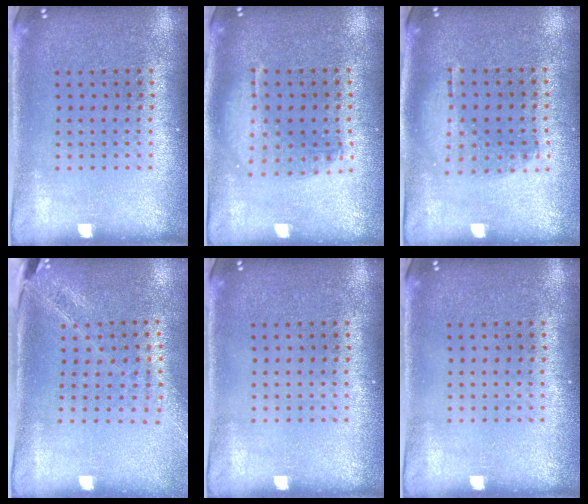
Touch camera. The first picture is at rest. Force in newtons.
{"total": 1.3, "press": 1.3, "slide": 0.4}
{"total": 1.0, "press": 0.9, "slide": 0.4}
{"total": 1.7, "press": 1.5, "slide": 0.8}
{"total": 0.0}
{"total": 0.0}